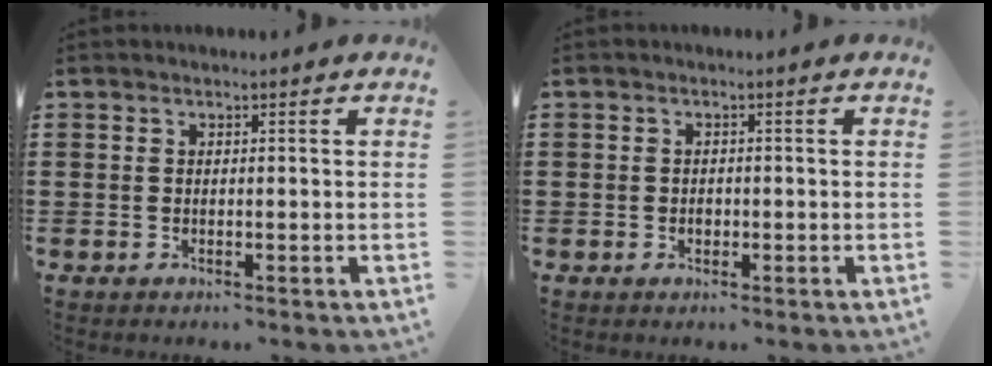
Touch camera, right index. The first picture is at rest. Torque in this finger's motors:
{"motor_torque": [1.24, 0.90, -0.28, -0.21]}